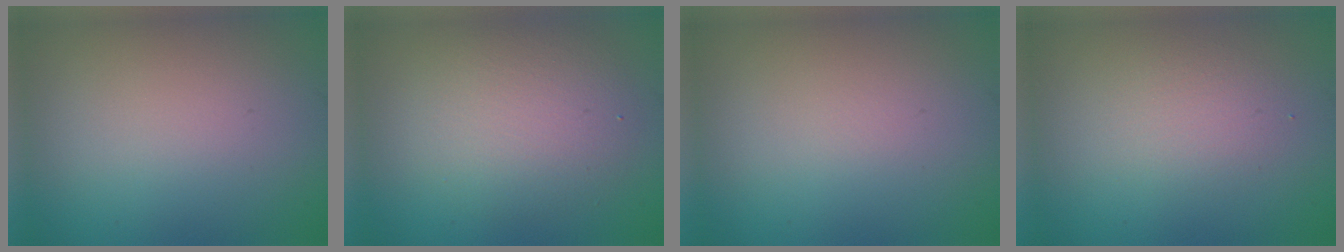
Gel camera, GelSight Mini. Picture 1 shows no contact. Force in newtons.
{"total": 4.4, "press": 4.3, "slide": 0.6}
{"total": 0.0}
{"total": 1.9, "press": 1.9, "slide": 0.1}